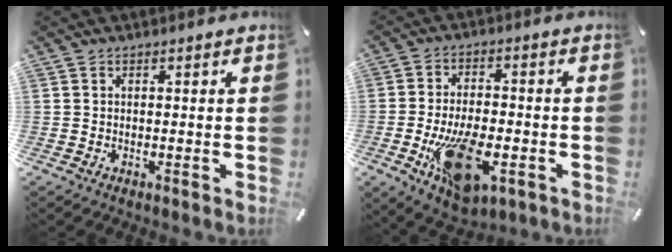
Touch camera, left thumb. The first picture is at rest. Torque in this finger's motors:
{"motor_torque": [1.05, 3.96, 1.52, 0.29, 0.61]}